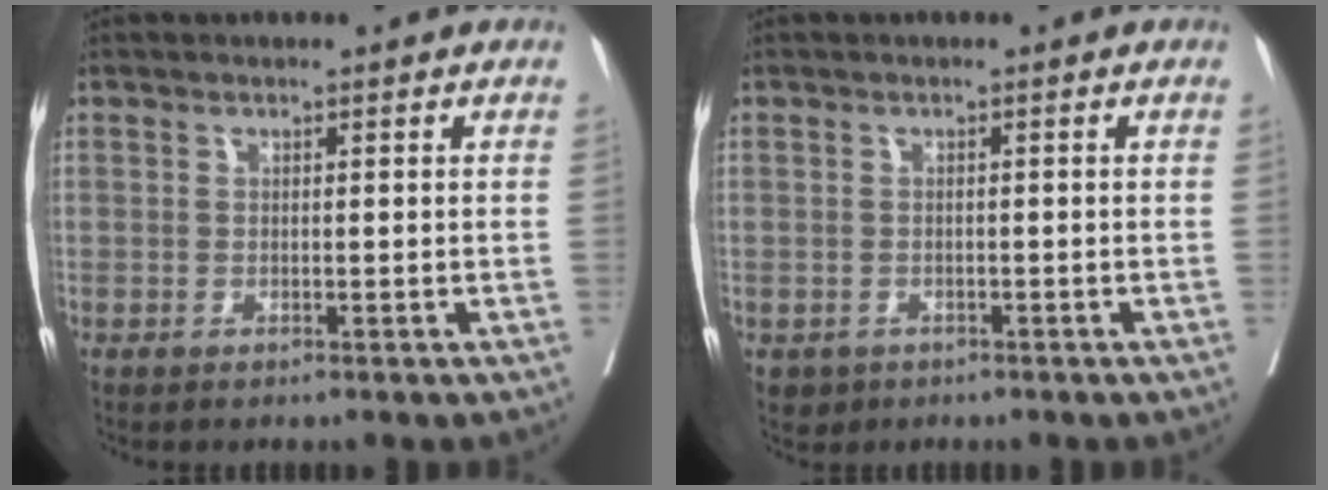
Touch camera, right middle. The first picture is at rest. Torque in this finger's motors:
{"motor_torque": [0.23, -0.17, 0.02, 0.00]}